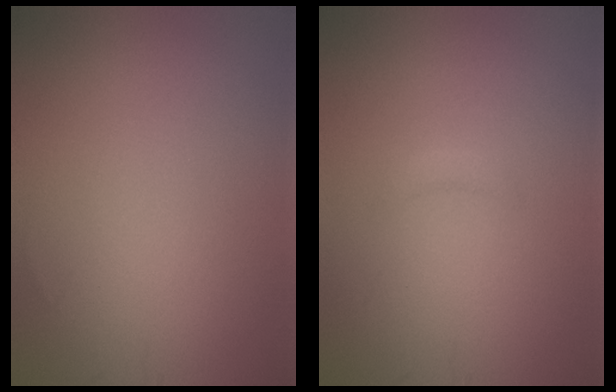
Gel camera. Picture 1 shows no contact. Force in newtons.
{"total": 0.7, "press": 0.7, "slide": 0.1}